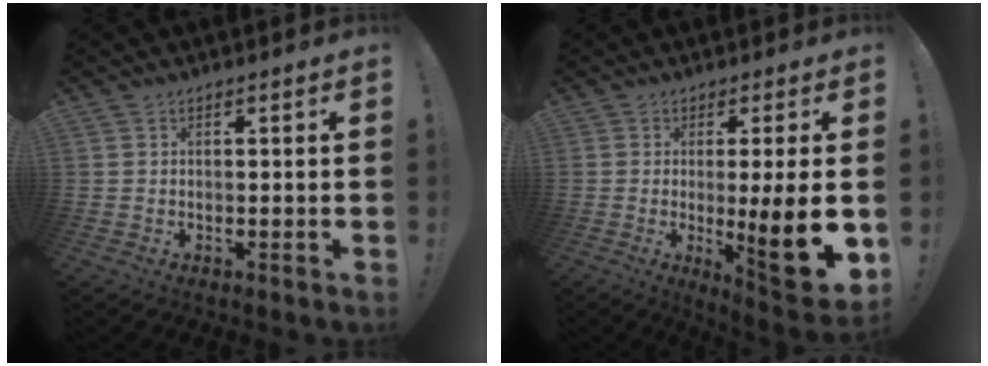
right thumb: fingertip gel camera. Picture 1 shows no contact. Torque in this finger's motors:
{"motor_torque": [-0.19, 0.67, 0.49, 0.43, 0.07]}